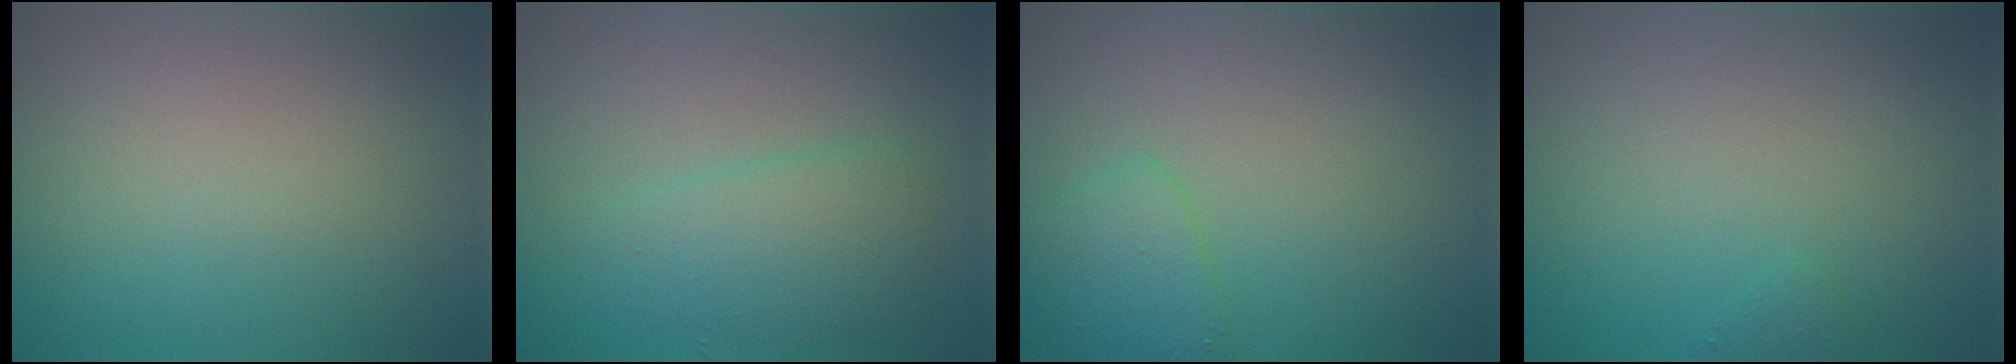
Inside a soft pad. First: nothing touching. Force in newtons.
{"total": 3.0, "press": 3.0, "slide": 0.1}
{"total": 2.5, "press": 2.5, "slide": 0.2}
{"total": 0.6, "press": 0.6, "slide": 0.1}